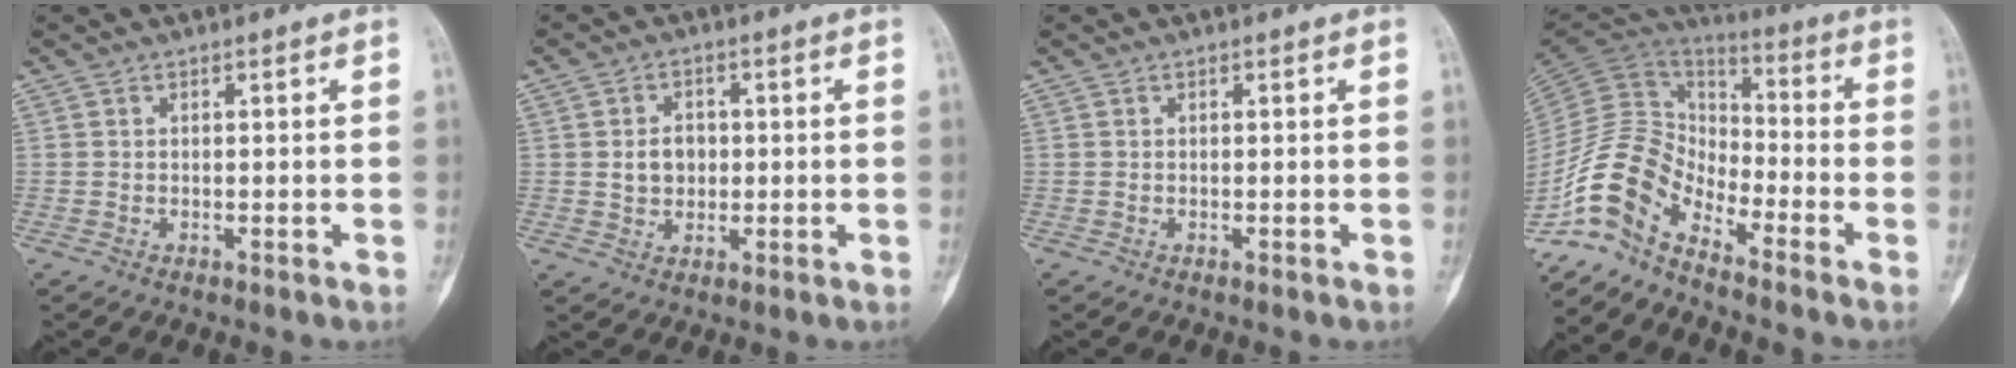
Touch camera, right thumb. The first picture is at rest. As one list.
[{"total": 4.7, "force": [0.2, 3.8, 2.8], "torque": [-0.031, 0.003, 0.004]}, {"total": 0.0}, {"total": 12.9, "force": [-9.2, 6.2, 6.4], "torque": [-0.124, 0.090, -0.192]}]